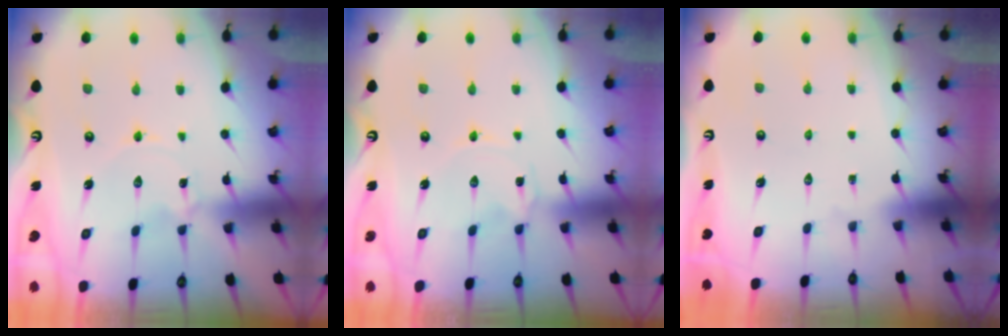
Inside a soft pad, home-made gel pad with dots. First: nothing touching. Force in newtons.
{"total": 0.0}
{"total": 0.0}